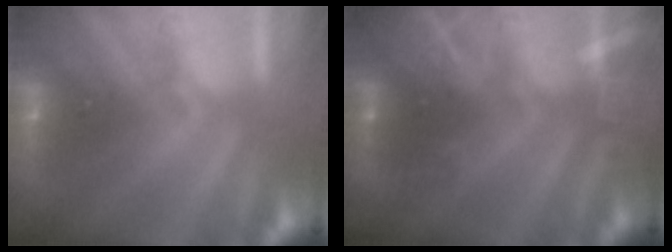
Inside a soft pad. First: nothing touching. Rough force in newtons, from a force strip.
{"total": 2.9}